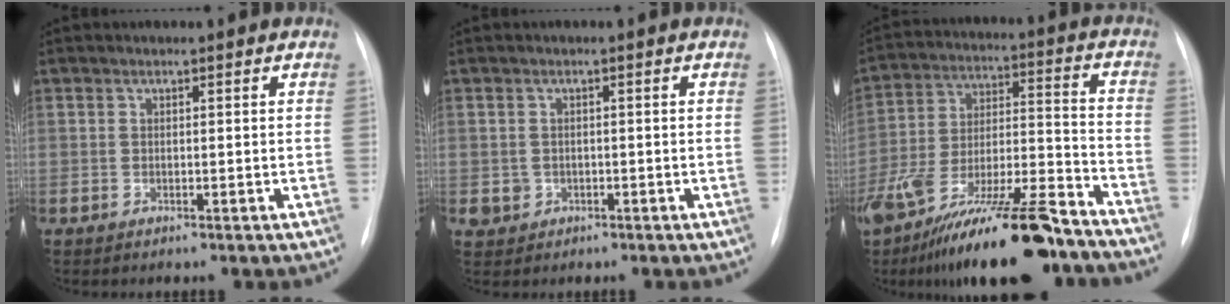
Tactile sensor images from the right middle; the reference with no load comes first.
{"total": 2.1, "force": [-0.5, 2.0, 0.3], "torque": [0.000, 0.006, -0.001]}
{"total": 26.1, "force": [-19.5, 4.5, 16.7], "torque": [-0.267, -0.012, -0.325]}